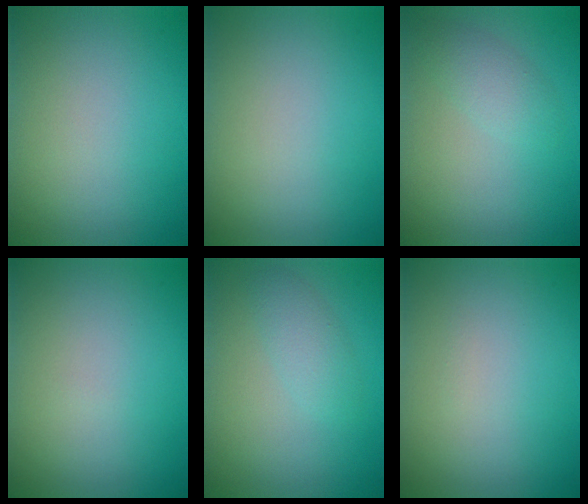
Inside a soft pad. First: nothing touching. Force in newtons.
{"total": 0.0}
{"total": 2.0, "press": 2.0, "slide": 0.1}
{"total": 0.0}
{"total": 1.9, "press": 1.9, "slide": 0.1}
{"total": 0.0}